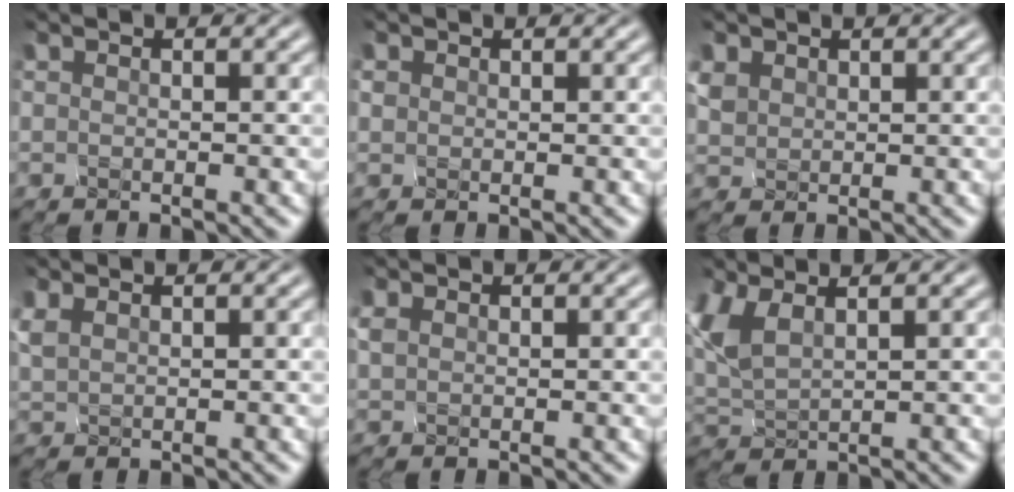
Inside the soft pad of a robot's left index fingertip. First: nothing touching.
{"total": 1.2, "force": [-0.5, -0.4, -1.0], "torque": [0.001, -0.008, 0.018]}
{"total": 1.1, "force": [0.3, 1.0, 0.1], "torque": [-0.035, -0.007, 0.032]}
{"total": 0.8, "force": [0.5, 0.5, 0.4], "torque": [-0.038, 0.002, 0.031]}
{"total": 0.6, "force": [-0.3, -0.2, -0.5], "torque": [-0.012, -0.004, 0.022]}
{"total": 2.9, "force": [0.6, 1.5, 2.4], "torque": [-0.089, -0.001, 0.034]}